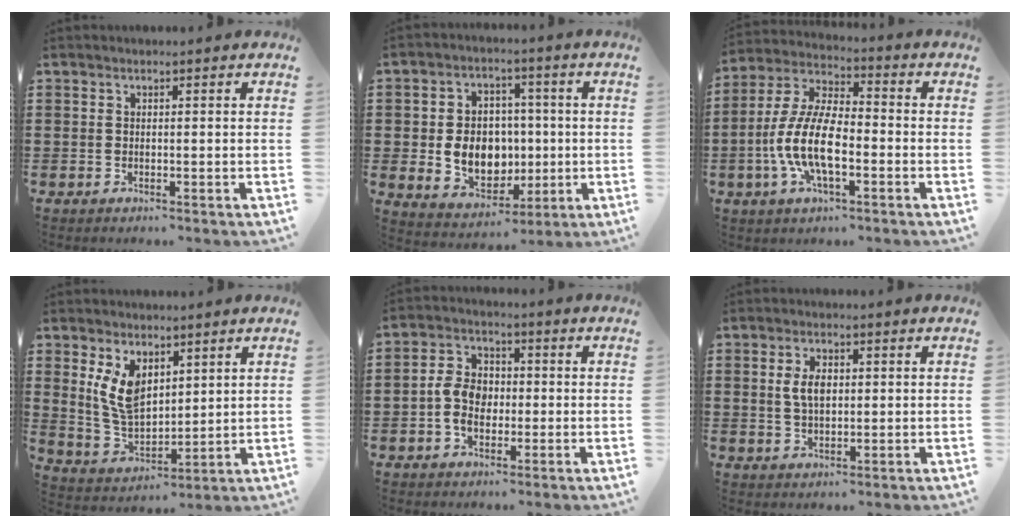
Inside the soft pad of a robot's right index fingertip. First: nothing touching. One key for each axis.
{"total": 8.6, "fx": -0.3, "fy": 7.2, "fz": 4.7, "tx": -0.089, "ty": 0.009, "tz": -0.004}
{"total": 11.1, "fx": -3.3, "fy": 4.5, "fz": 9.6, "tx": -0.228, "ty": -0.008, "tz": -0.068}
{"total": 8.1, "fx": 3.6, "fy": 4.8, "fz": 5.4, "tx": -0.133, "ty": -0.002, "tz": 0.067}
{"total": 5.9, "fx": -1.1, "fy": 4.0, "fz": 4.1, "tx": -0.103, "ty": 0.001, "tz": -0.025}
{"total": 4.1, "fx": 0.6, "fy": 2.2, "fz": 3.4, "tx": -0.078, "ty": 0.006, "tz": 0.007}